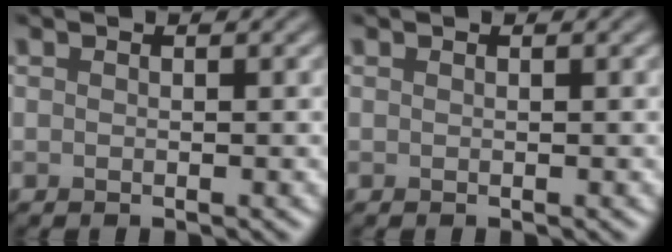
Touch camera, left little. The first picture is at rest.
{"total": 0.0}